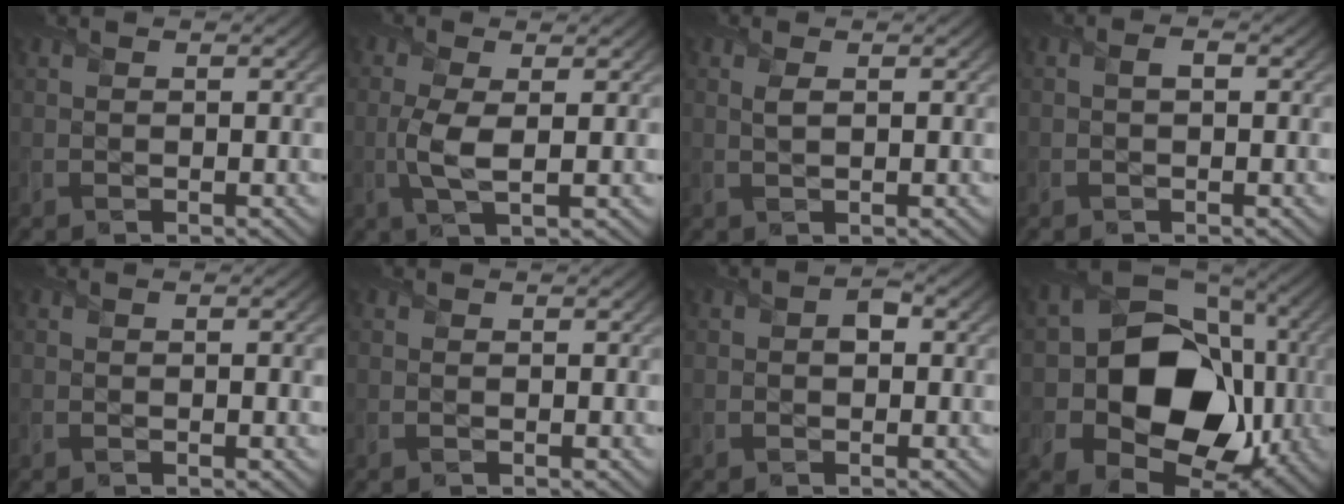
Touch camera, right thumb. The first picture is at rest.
{"total": 4.1, "force": [-0.2, 1.3, 3.9], "torque": [-0.099, 0.000, -0.008]}
{"total": 1.3, "force": [0.6, 0.4, 1.1], "torque": [-0.030, 0.001, 0.012]}
{"total": 0.8, "force": [0.0, 0.4, 0.7], "torque": [-0.012, 0.005, -0.004]}
{"total": 0.9, "force": [0.0, 0.5, 0.8], "torque": [-0.007, -0.002, -0.001]}
{"total": 0.0}
{"total": 1.6, "force": [0.0, 1.2, 1.0], "torque": [-0.015, 0.001, -0.008]}
{"total": 16.2, "force": [-1.2, 12.6, 10.1], "torque": [-0.169, -0.022, -0.025]}